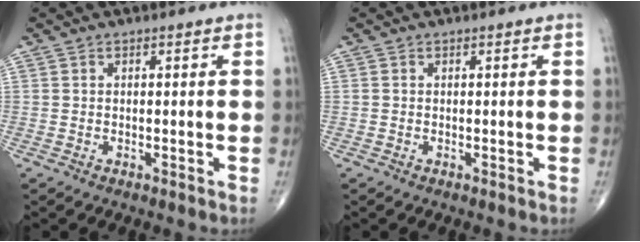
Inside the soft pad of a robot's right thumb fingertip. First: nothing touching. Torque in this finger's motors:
{"motor_torque": [-0.24, 0.60, -0.11, -0.03, 0.00]}